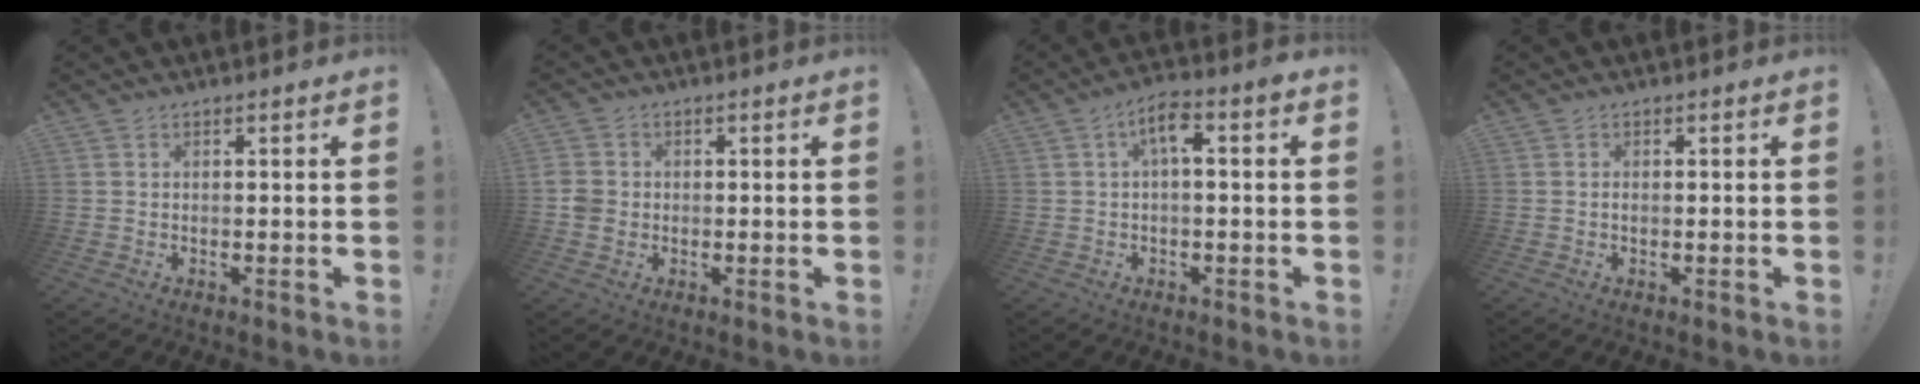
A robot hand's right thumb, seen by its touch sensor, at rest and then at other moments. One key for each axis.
{"total": 4.0, "fx": -0.7, "fy": 3.6, "fz": 1.6, "tx": -0.020, "ty": 0.003, "tz": -0.013}
{"total": 6.0, "fx": 0.6, "fy": 2.1, "fz": 5.6, "tx": -0.098, "ty": 0.006, "tz": 0.008}
{"total": 0.7, "fx": -0.4, "fy": 0.3, "fz": 0.5, "tx": -0.017, "ty": 0.005, "tz": -0.007}